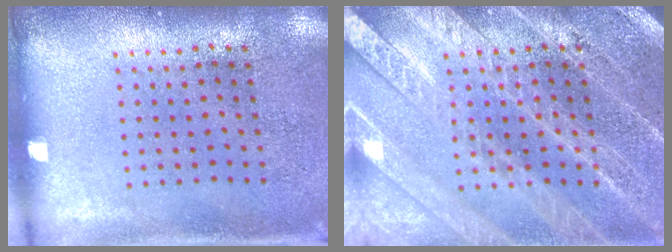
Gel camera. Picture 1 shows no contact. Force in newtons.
{"total": 3.6, "press": 3.6, "slide": 0.4}